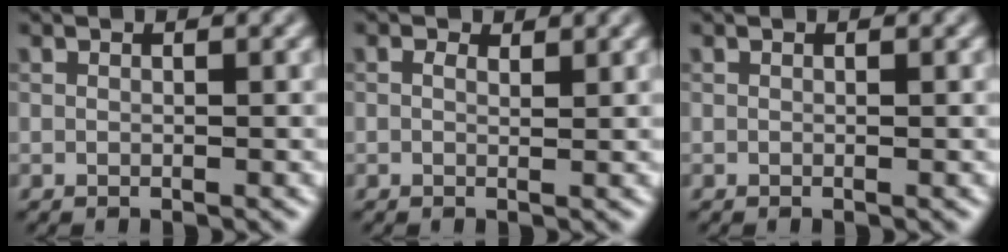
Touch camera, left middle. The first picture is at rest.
{"total": 1.4, "force": [0.9, 0.6, 0.9], "torque": [-0.017, -0.002, 0.010]}
{"total": 0.0}